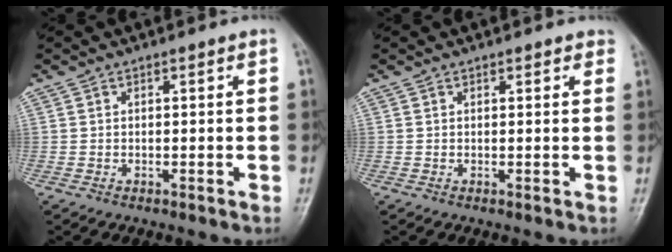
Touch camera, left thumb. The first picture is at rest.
{"total": 1.5, "force": [1.2, 0.7, 0.6], "torque": [0.006, -0.002, 0.008]}